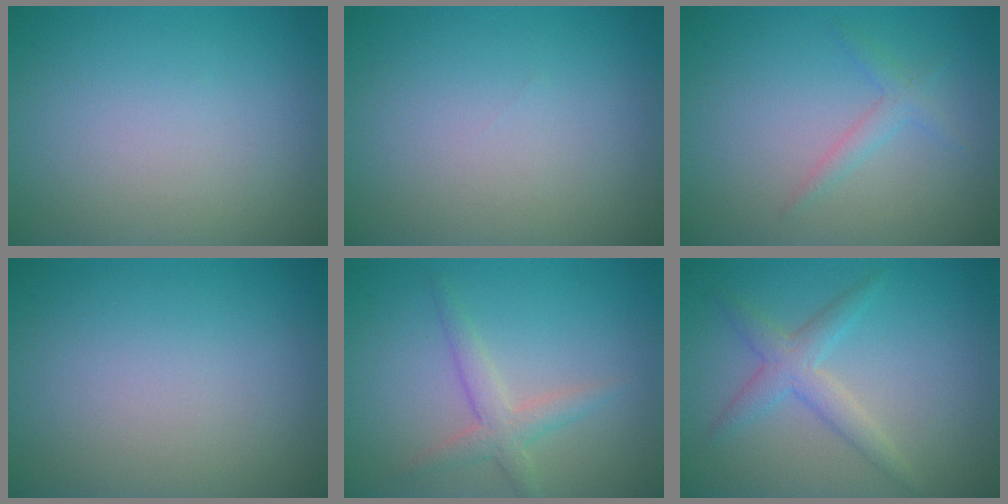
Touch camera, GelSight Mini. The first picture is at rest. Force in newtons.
{"total": 0.0}
{"total": 1.4, "press": 1.4, "slide": 0.0}
{"total": 0.0}
{"total": 2.5, "press": 2.5, "slide": 0.1}
{"total": 2.6, "press": 2.6, "slide": 0.1}